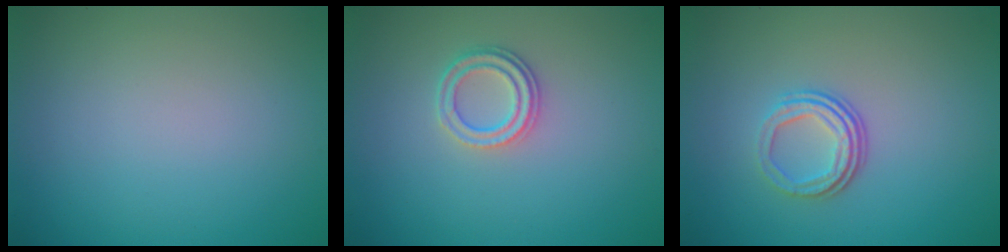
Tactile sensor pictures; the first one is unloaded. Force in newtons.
{"total": 2.3, "press": 2.1, "slide": 1.0}
{"total": 3.3, "press": 2.2, "slide": 2.4}